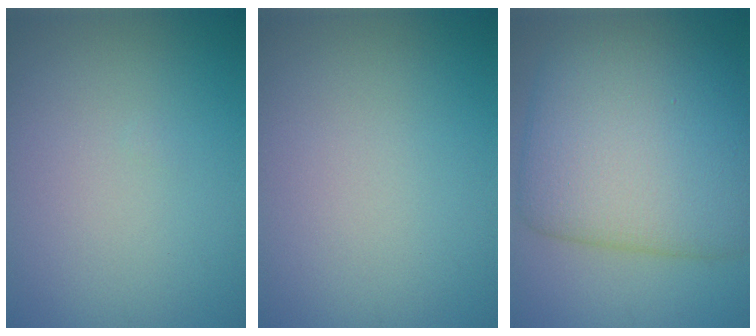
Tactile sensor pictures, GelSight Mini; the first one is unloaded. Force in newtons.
{"total": 0.0}
{"total": 11.1, "press": 11.1, "slide": 0.3}